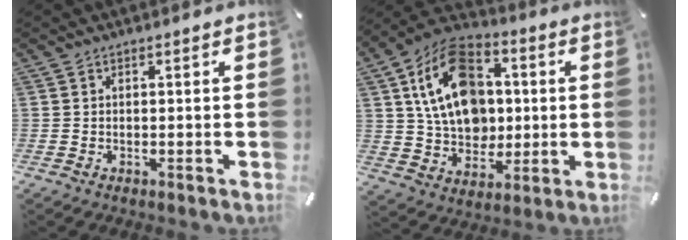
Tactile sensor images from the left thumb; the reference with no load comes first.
{"total": 17.6, "force": [2.8, 13.7, 10.8], "torque": [-0.206, -0.003, 0.054]}